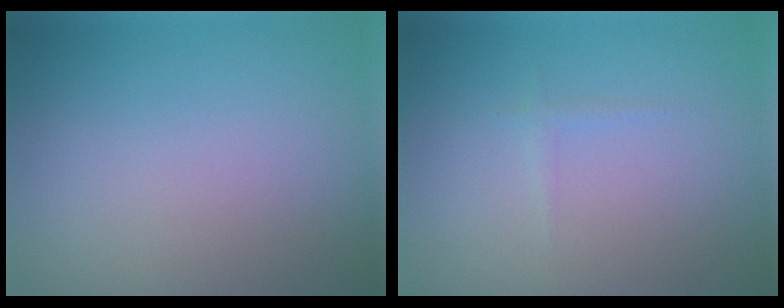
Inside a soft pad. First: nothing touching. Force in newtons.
{"total": 0.6, "press": 0.6, "slide": 0.0}